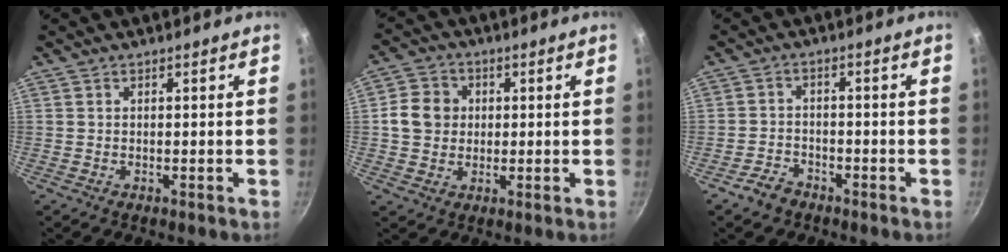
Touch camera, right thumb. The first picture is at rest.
{"total": 7.6, "force": [0.6, 6.7, 3.6], "torque": [-0.047, 0.009, 0.004]}
{"total": 3.9, "force": [-2.9, 2.3, 1.1], "torque": [-0.020, 0.020, -0.051]}